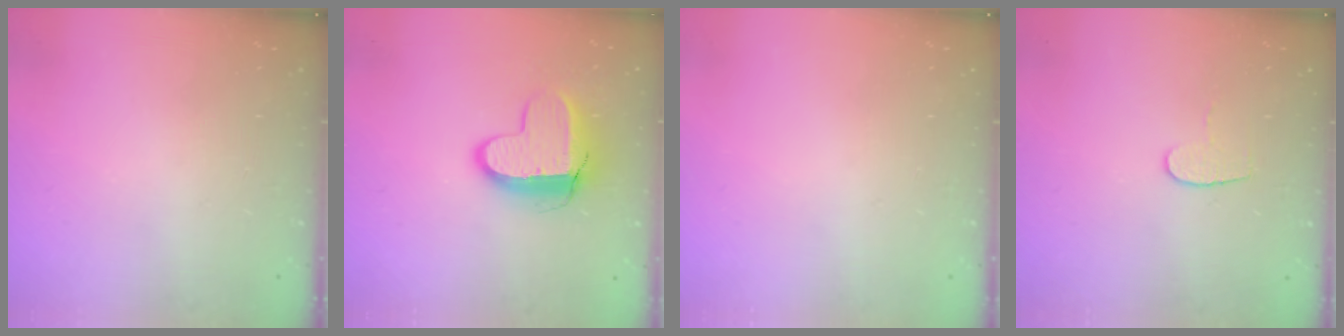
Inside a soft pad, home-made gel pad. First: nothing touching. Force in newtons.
{"total": 10.5, "press": 10.4, "slide": 0.8}
{"total": 0.0}
{"total": 5.0, "press": 5.0, "slide": 0.5}